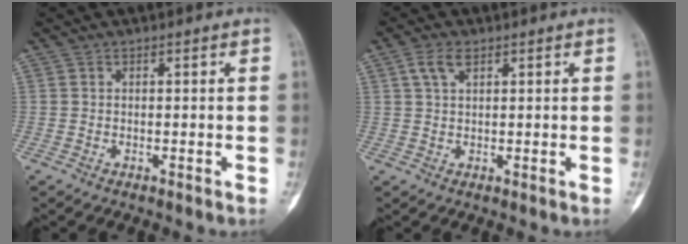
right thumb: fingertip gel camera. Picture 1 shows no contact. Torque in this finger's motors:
{"motor_torque": [-0.19, 0.19, -0.02, 0.03, 0.02]}